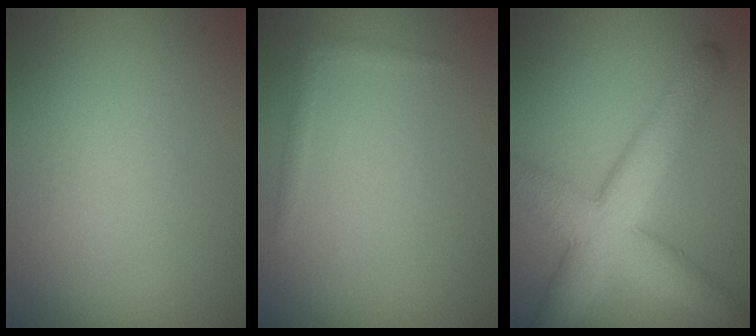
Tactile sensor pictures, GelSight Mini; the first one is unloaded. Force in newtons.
{"total": 0.8, "press": 0.8, "slide": 0.1}
{"total": 7.7, "press": 7.7, "slide": 0.3}